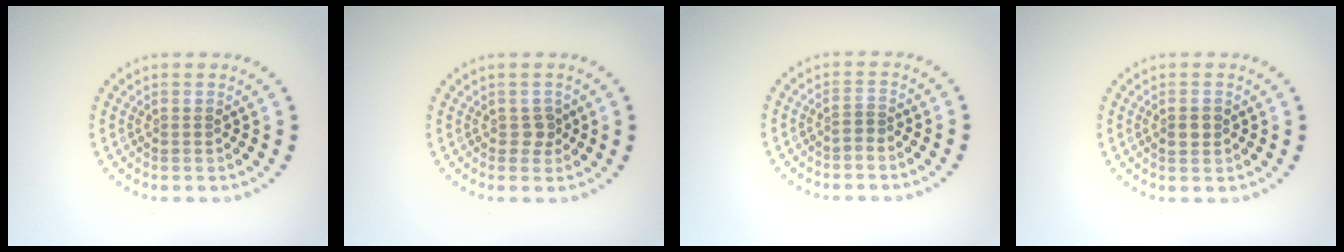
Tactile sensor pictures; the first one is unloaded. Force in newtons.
{"total": 1.2, "press": 1.1, "slide": 0.5}
{"total": 0.6, "press": 0.4, "slide": 0.5}
{"total": 1.3, "press": 1.3, "slide": 0.1}